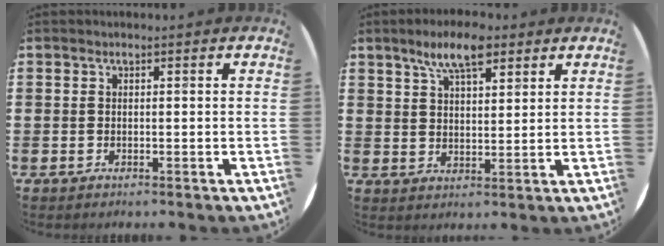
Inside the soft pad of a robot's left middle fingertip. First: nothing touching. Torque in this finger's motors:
{"motor_torque": [1.12, -1.01, 0.20, 0.15]}